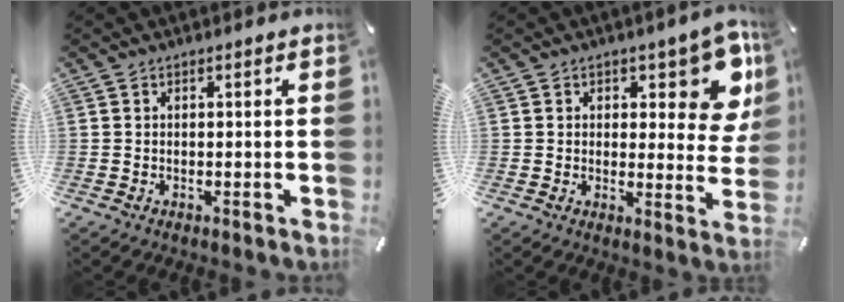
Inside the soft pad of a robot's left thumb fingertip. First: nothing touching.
{"total": 10.4, "force": [5.5, 4.9, 7.3], "torque": [-0.074, -0.032, 0.091]}